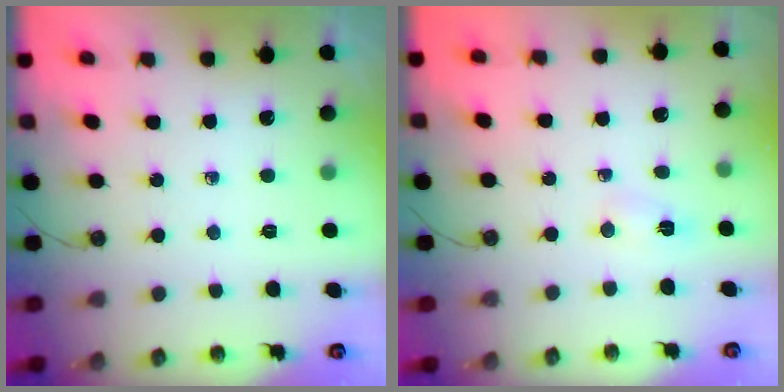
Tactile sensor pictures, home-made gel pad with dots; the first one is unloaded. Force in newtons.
{"total": 2.3, "press": 2.3, "slide": 0.3}